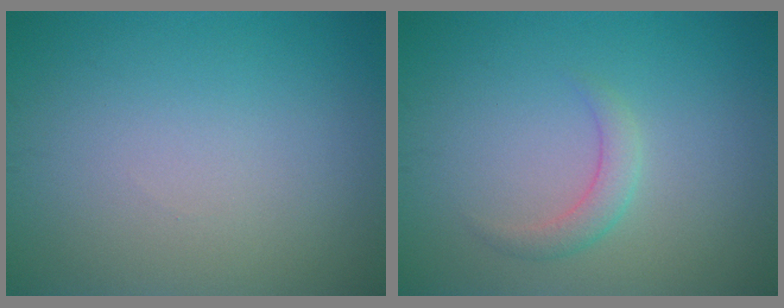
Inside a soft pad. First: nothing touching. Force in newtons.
{"total": 1.7, "press": 1.7, "slide": 0.0}